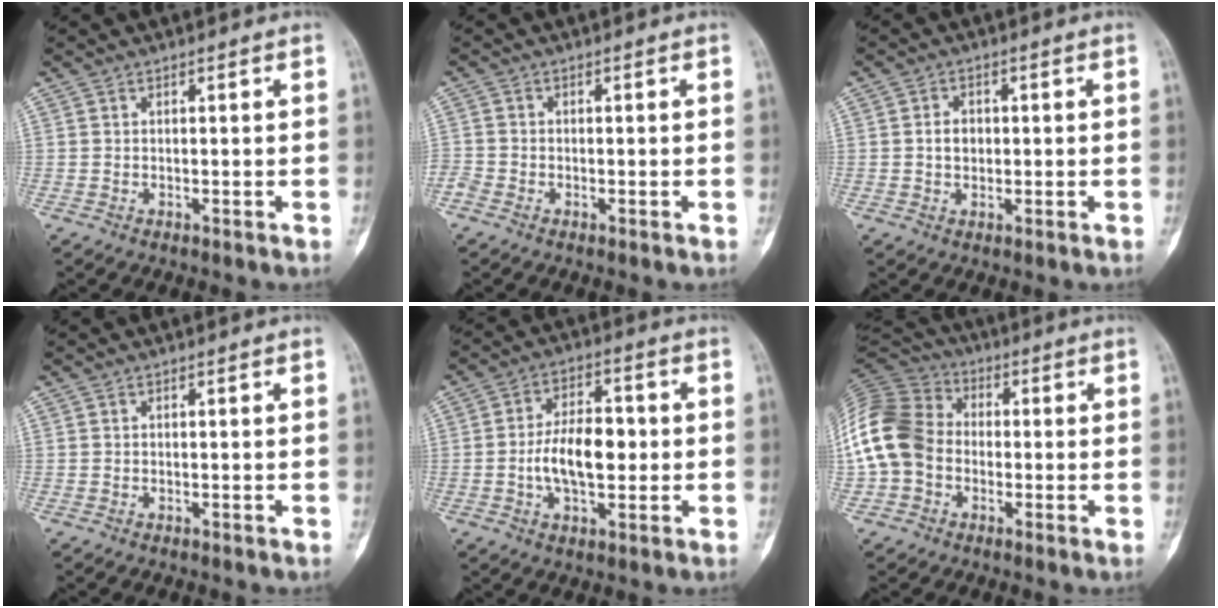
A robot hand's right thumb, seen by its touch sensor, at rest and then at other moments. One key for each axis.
{"total": 2.1, "fx": -1.3, "fy": 1.5, "fz": 0.8, "tx": -0.017, "ty": 0.004, "tz": -0.031}
{"total": 3.1, "fx": 0.1, "fy": 2.4, "fz": 1.9, "tx": -0.019, "ty": 0.006, "tz": 0.001}
{"total": 0.0}
{"total": 10.6, "fx": -0.8, "fy": 5.8, "fz": 8.8, "tx": -0.141, "ty": 0.016, "tz": -0.016}
{"total": 15.7, "fx": -1.6, "fy": 12.8, "fz": 9.0, "tx": -0.186, "ty": 0.037, "tz": -0.040}